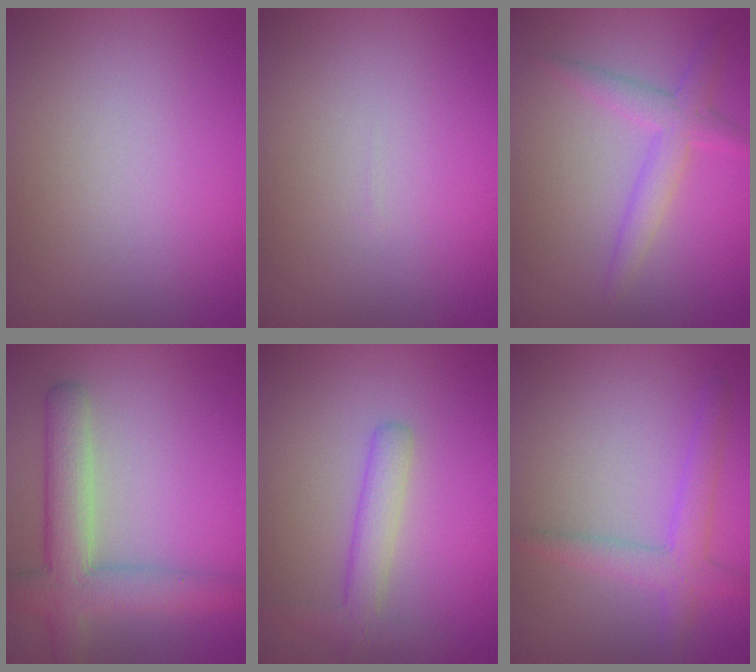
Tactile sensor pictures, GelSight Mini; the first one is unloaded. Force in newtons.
{"total": 0.0}
{"total": 2.7, "press": 2.7, "slide": 0.0}
{"total": 5.4, "press": 5.4, "slide": 0.3}
{"total": 2.7, "press": 2.7, "slide": 0.1}
{"total": 2.8, "press": 2.8, "slide": 0.2}